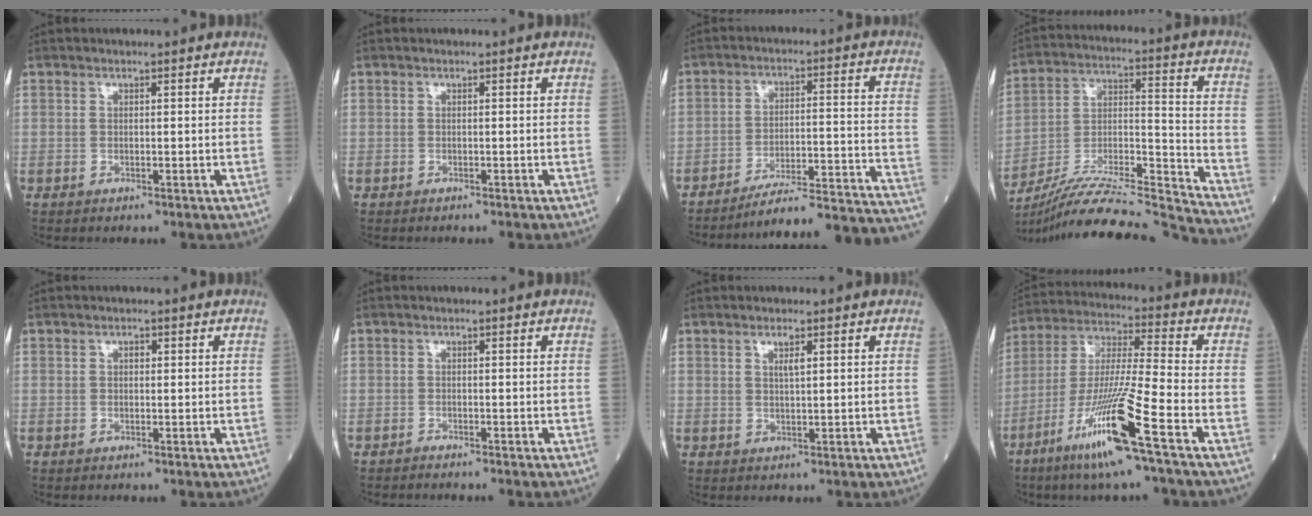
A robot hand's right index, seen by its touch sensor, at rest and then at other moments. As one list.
[{"total": 0.6, "force": [-0.5, 0.0, 0.2], "torque": [0.001, -0.001, -0.009]}, {"total": 22.3, "force": [-21.0, -1.0, 7.5], "torque": [-0.041, -0.001, -0.282]}, {"total": 24.3, "force": [-23.1, -1.5, 7.3], "torque": [-0.133, -0.009, -0.370]}, {"total": 0.7, "force": [0.1, 0.5, 0.5], "torque": [-0.009, 0.002, 0.001]}, {"total": 1.2, "force": [-1.1, -0.2, 0.4], "torque": [-0.004, 0.001, -0.017]}, {"total": 1.8, "force": [0.8, 0.2, 1.5], "torque": [-0.030, 0.000, 0.014]}, {"total": 15.2, "force": [-7.9, -1.1, 12.9], "torque": [-0.263, -0.031, -0.151]}]